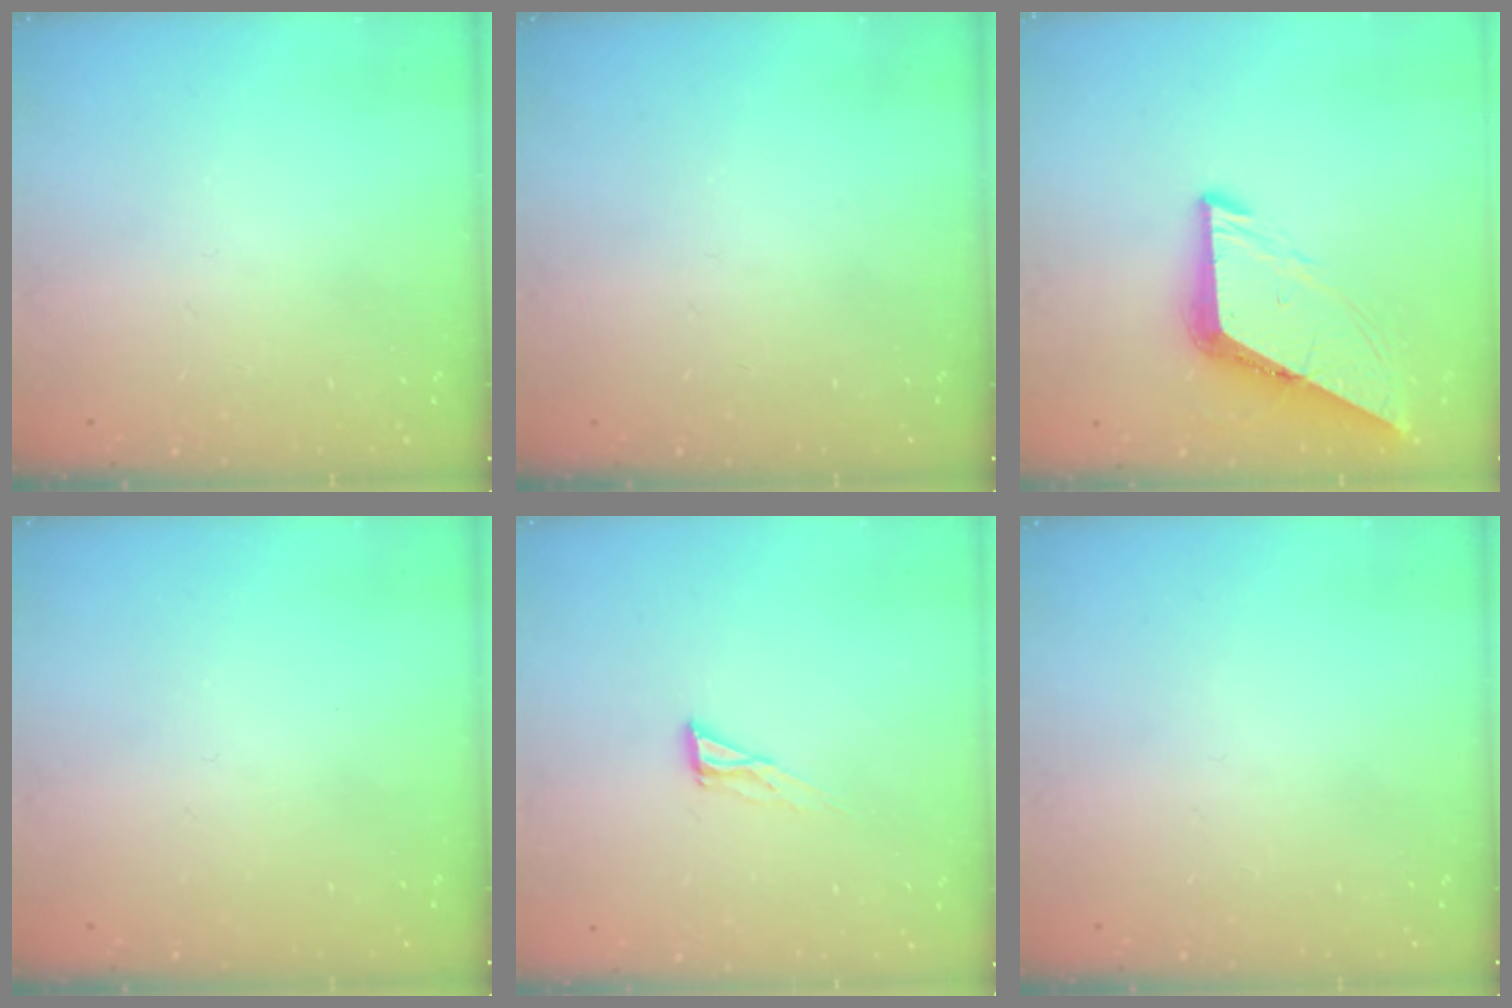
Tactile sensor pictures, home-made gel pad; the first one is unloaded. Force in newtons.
{"total": 0.0}
{"total": 8.2, "press": 8.2, "slide": 0.6}
{"total": 0.0}
{"total": 6.5, "press": 6.5, "slide": 0.4}
{"total": 0.0}